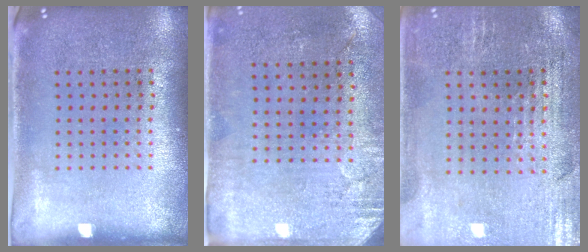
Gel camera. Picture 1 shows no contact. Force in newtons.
{"total": 2.9, "press": 2.4, "slide": 1.6}
{"total": 0.9, "press": 0.8, "slide": 0.4}